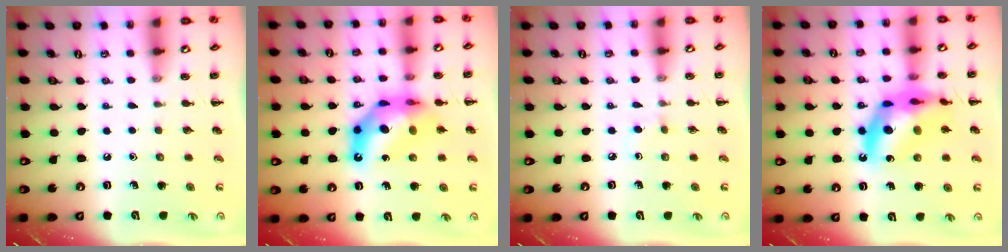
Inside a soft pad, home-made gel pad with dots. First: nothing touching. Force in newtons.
{"total": 12.0, "press": 11.4, "slide": 3.5}
{"total": 2.4, "press": 2.1, "slide": 1.0}
{"total": 17.7, "press": 17.2, "slide": 4.5}